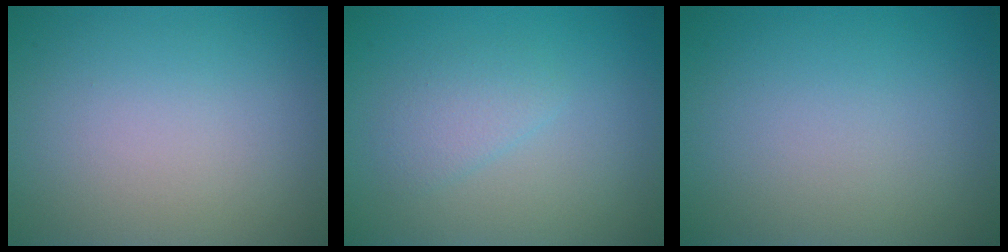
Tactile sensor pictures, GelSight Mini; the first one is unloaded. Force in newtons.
{"total": 1.8, "press": 1.8, "slide": 0.1}
{"total": 0.0}